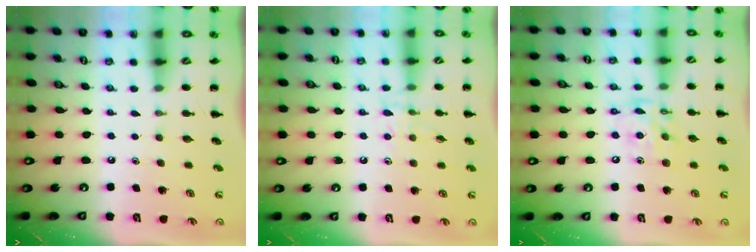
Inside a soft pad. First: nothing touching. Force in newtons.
{"total": 7.9, "press": 7.8, "slide": 1.6}
{"total": 11.7, "press": 11.5, "slide": 2.0}